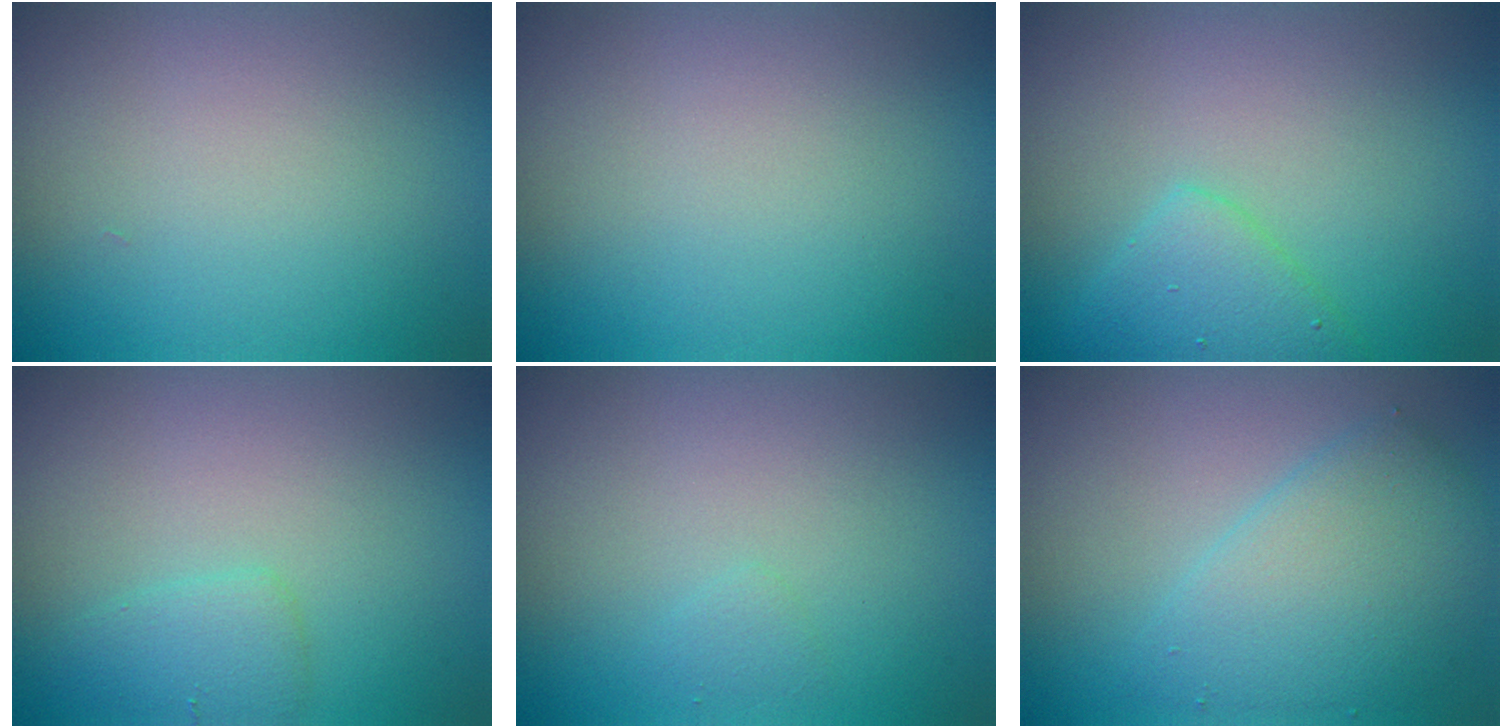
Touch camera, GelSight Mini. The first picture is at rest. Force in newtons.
{"total": 0.0}
{"total": 3.0, "press": 3.0, "slide": 0.1}
{"total": 1.9, "press": 1.9, "slide": 0.1}
{"total": 0.6, "press": 0.6, "slide": 0.1}
{"total": 4.6, "press": 4.6, "slide": 0.3}